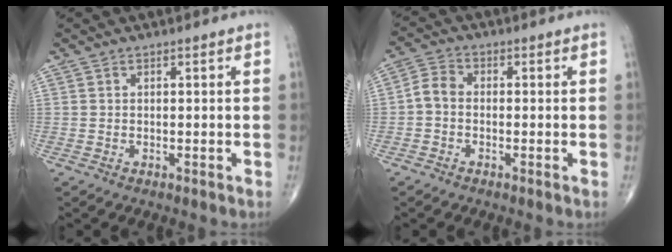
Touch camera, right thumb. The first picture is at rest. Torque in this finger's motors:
{"motor_torque": [0.80, 0.78, 0.13, -0.37, 0.01]}